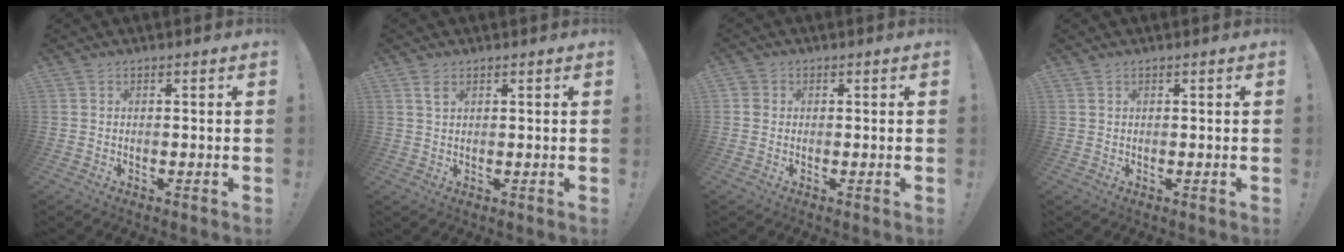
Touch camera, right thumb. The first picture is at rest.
{"total": 2.3, "force": [1.3, 1.1, 1.6], "torque": [-0.020, -0.006, 0.022]}
{"total": 1.8, "force": [0.2, 1.7, 0.6], "torque": [-0.012, 0.006, 0.004]}
{"total": 0.8, "force": [0.6, 0.5, 0.2], "torque": [-0.005, 0.001, 0.011]}